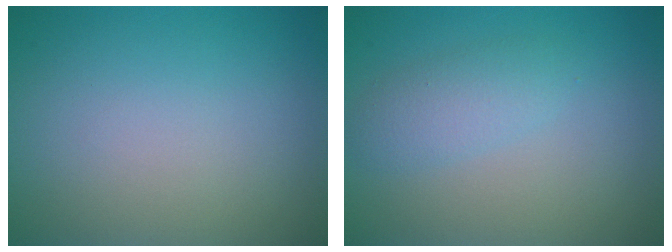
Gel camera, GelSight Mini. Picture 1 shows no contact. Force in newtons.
{"total": 2.2, "press": 2.2, "slide": 0.1}